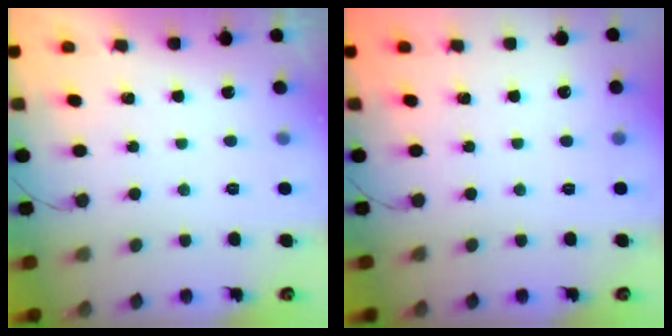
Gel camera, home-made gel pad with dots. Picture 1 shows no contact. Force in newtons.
{"total": 0.0}